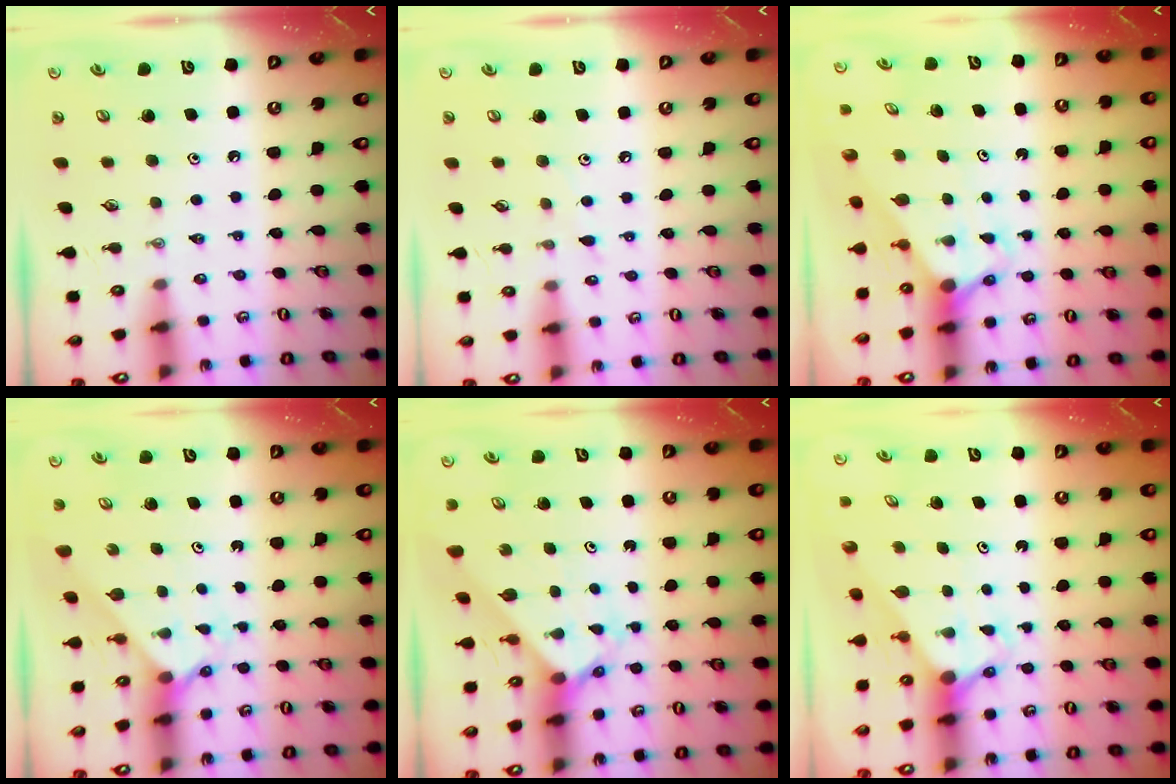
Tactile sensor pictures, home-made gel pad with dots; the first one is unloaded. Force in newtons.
{"total": 3.7, "press": 3.6, "slide": 0.5}
{"total": 2.8, "press": 2.8, "slide": 0.1}
{"total": 2.2, "press": 2.2, "slide": 0.3}
{"total": 2.3, "press": 2.3, "slide": 0.2}
{"total": 2.7, "press": 2.7, "slide": 0.0}